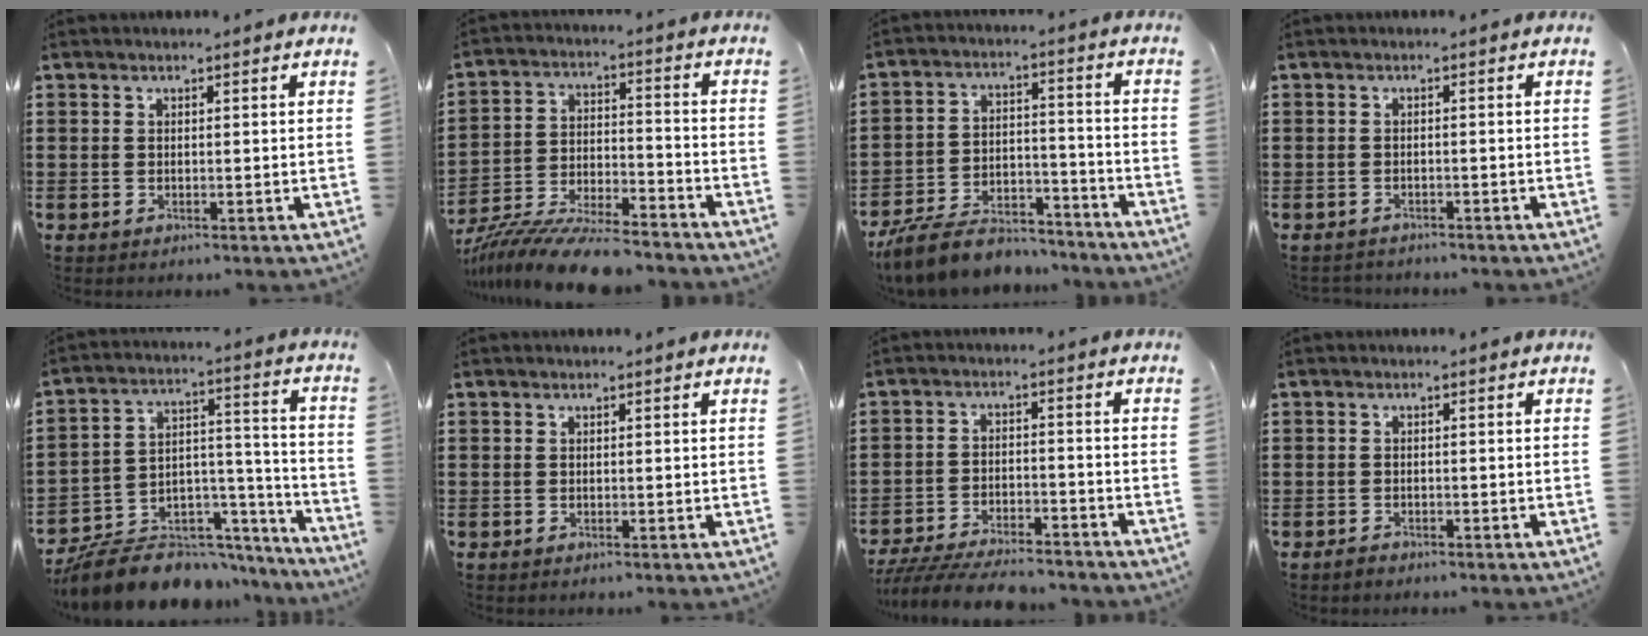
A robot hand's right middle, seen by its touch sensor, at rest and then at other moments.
{"total": 10.4, "force": [-9.7, 1.0, 3.5], "torque": [-0.059, 0.022, -0.190]}
{"total": 9.0, "force": [-8.2, 2.4, 2.7], "torque": [-0.055, 0.026, -0.160]}
{"total": 1.2, "force": [-1.2, 0.3, -0.1], "torque": [-0.002, 0.002, -0.027]}
{"total": 8.9, "force": [-8.1, 3.4, 1.8], "torque": [-0.040, 0.012, -0.154]}
{"total": 0.0}
{"total": 6.6, "force": [-6.3, 1.0, 1.8], "torque": [-0.035, 0.005, -0.122]}
{"total": 1.1, "force": [-0.9, 0.5, 0.1], "torque": [-0.005, 0.002, -0.021]}